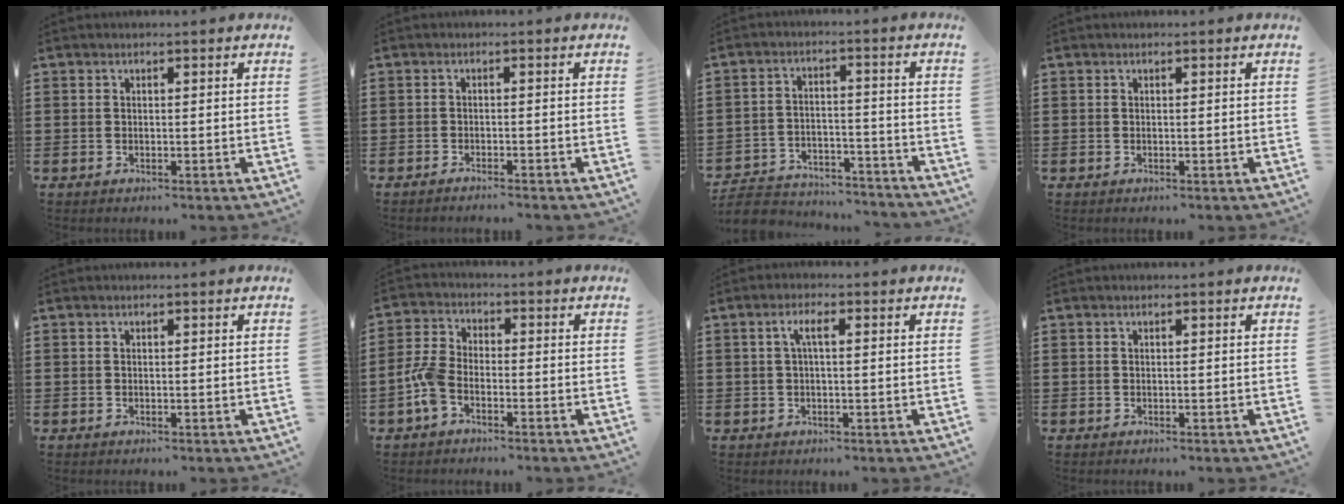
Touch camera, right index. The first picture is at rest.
{"total": 1.2, "force": [-1.2, 0.0, 0.2], "torque": [-0.007, 0.000, -0.023]}
{"total": 6.2, "force": [-6.0, 1.0, 1.0], "torque": [-0.035, 0.006, -0.123]}
{"total": 0.0}
{"total": 0.0}
{"total": 5.2, "force": [-2.6, 2.7, 3.5], "torque": [-0.096, 0.001, -0.058]}
{"total": 2.7, "force": [0.2, 0.7, 2.6], "torque": [-0.050, 0.006, 0.001]}
{"total": 0.0}